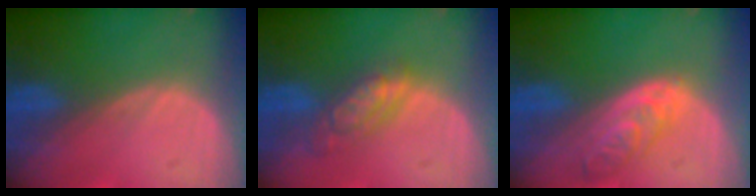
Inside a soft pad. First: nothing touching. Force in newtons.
{"total": 5.6, "press": 4.9, "slide": 2.7}
{"total": 5.4, "press": 5.1, "slide": 1.9}